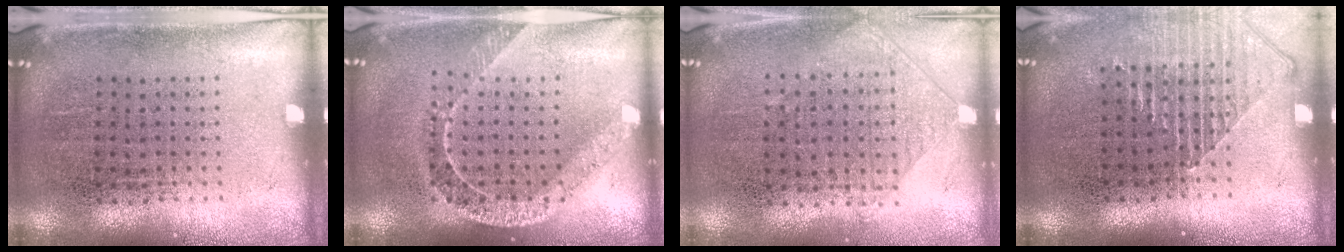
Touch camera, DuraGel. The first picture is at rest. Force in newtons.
{"total": 1.7, "press": 1.4, "slide": 1.0}
{"total": 0.9, "press": 0.9, "slide": 0.3}
{"total": 1.3, "press": 1.3, "slide": 0.4}